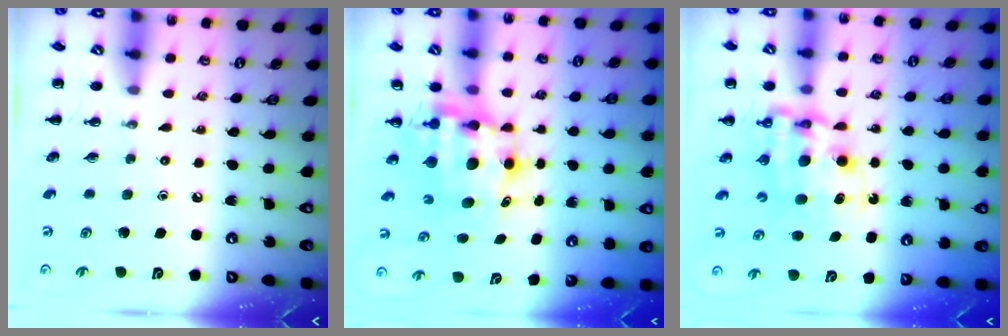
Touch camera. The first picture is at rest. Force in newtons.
{"total": 8.6, "press": 8.2, "slide": 2.3}
{"total": 10.5, "press": 10.2, "slide": 2.5}